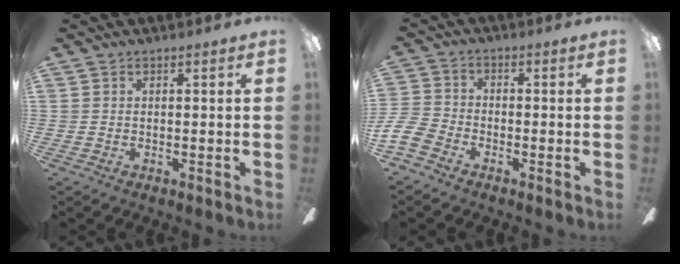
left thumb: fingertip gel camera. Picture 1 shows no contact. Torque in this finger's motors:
{"motor_torque": [-0.83, 1.24, 0.47, -0.27, 0.10]}